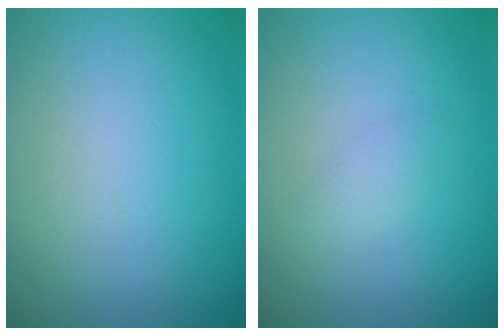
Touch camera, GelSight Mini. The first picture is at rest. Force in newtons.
{"total": 1.0, "press": 1.0, "slide": 0.0}